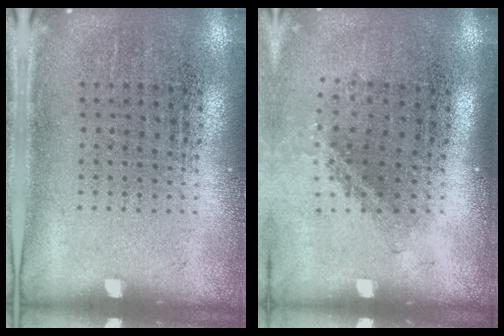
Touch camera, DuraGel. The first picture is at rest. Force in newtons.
{"total": 1.4, "press": 1.0, "slide": 1.0}